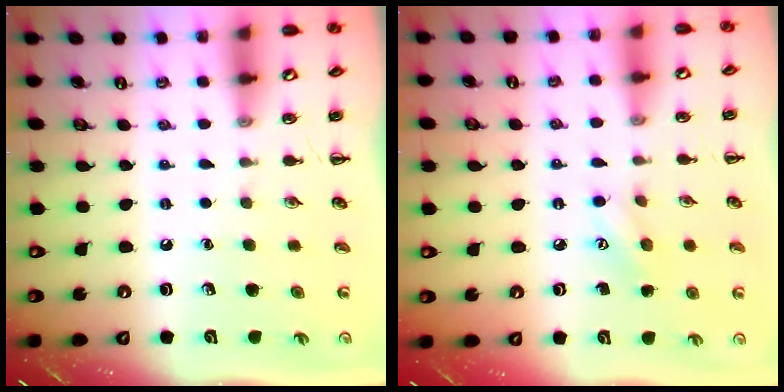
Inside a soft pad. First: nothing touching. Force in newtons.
{"total": 6.6, "press": 6.5, "slide": 1.2}